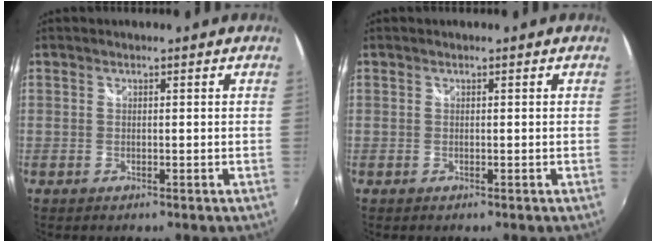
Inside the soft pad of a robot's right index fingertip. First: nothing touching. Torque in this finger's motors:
{"motor_torque": [0.43, 0.55, 0.00, 0.00]}